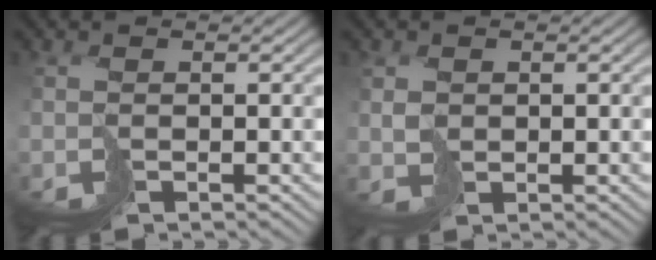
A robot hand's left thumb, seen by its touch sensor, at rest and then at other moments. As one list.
[{"total": 1.6, "force": [0.9, 1.3, 0.4], "torque": [-0.006, -0.002, 0.026]}]